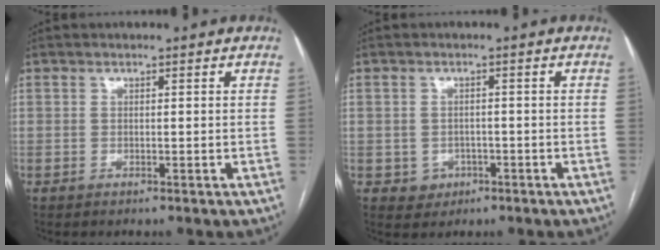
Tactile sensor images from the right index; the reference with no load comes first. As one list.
[{"total": 2.9, "force": [-1.1, 2.7, 0.6], "torque": [0.001, 0.008, -0.008]}]